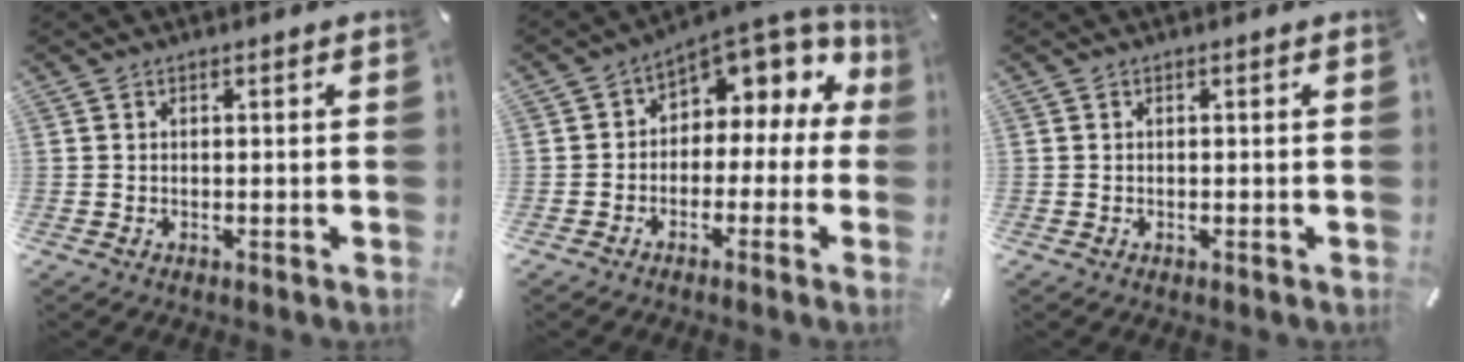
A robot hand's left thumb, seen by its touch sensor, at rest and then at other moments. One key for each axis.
{"total": 5.8, "fx": 2.5, "fy": 4.7, "fz": 2.4, "tx": -0.041, "ty": -0.031, "tz": 0.044}
{"total": 0.0}